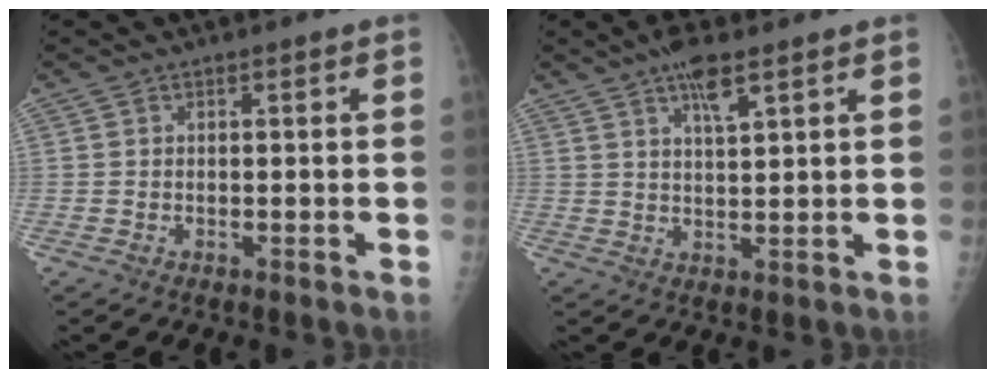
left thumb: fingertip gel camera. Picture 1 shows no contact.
{"total": 5.6, "force": [3.4, 1.3, 4.2], "torque": [-0.073, -0.013, 0.060]}